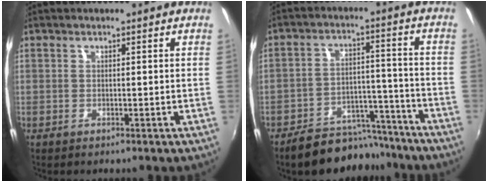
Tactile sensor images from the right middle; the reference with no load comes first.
{"total": 13.8, "force": [-12.2, 5.1, 4.0], "torque": [-0.083, 0.023, -0.164]}